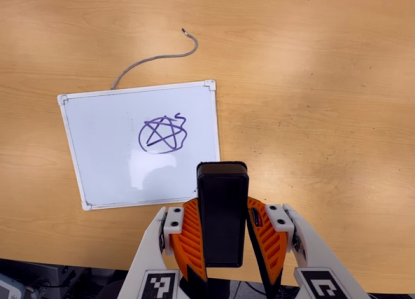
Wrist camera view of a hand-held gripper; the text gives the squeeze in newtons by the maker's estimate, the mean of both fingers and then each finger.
{"total": 8.5, "left": 6.8, "right": 10.1}